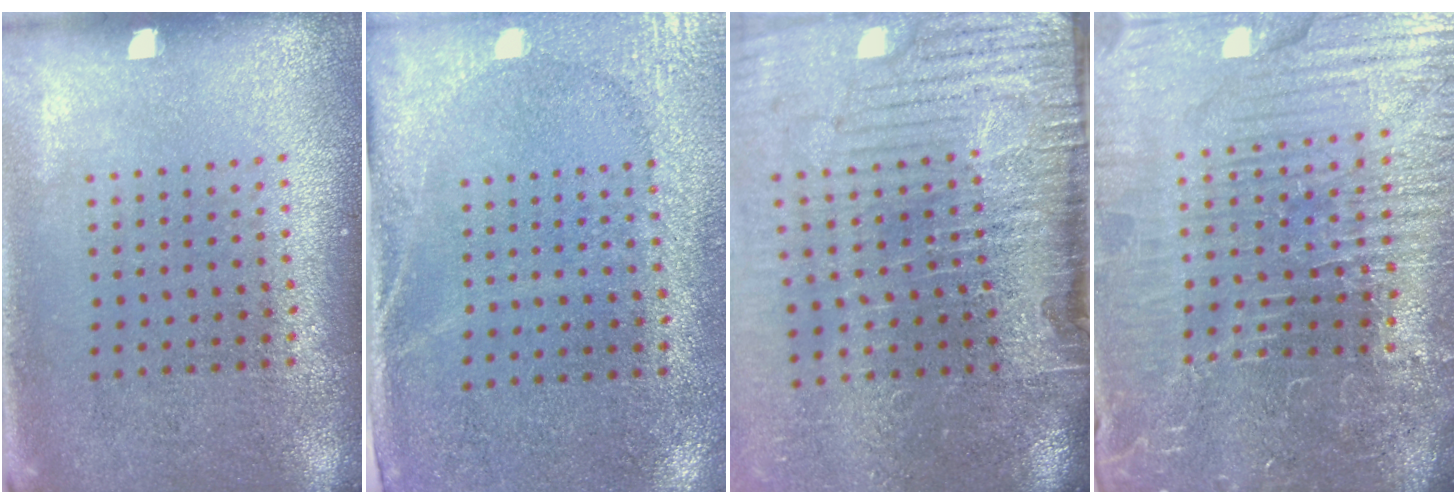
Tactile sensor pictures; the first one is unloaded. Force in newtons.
{"total": 2.7, "press": 2.3, "slide": 1.4}
{"total": 5.4, "press": 4.4, "slide": 3.2}
{"total": 6.2, "press": 5.6, "slide": 2.7}